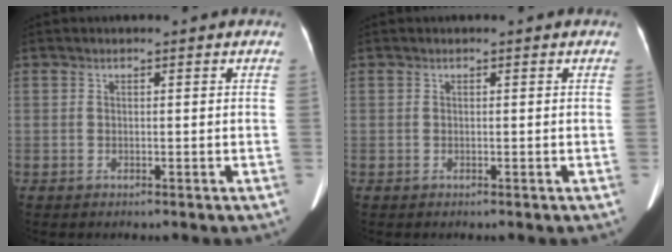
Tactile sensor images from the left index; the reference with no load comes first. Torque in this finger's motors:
{"motor_torque": [-0.06, -0.04, 0.00, 0.00]}